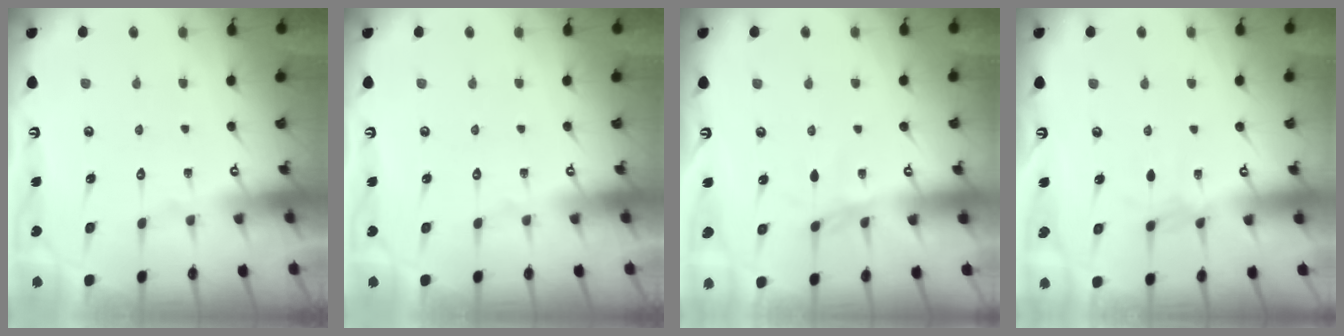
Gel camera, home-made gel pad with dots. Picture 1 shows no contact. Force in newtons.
{"total": 0.0}
{"total": 2.4, "press": 2.4, "slide": 0.5}
{"total": 2.9, "press": 2.9, "slide": 0.2}